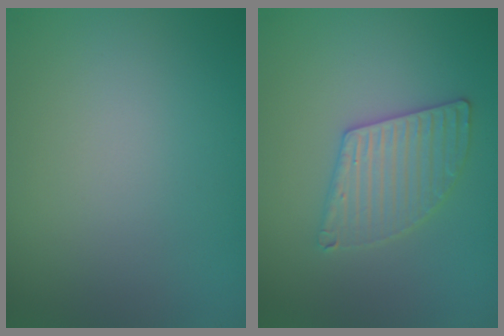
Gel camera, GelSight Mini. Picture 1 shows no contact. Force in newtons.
{"total": 3.0, "press": 3.0, "slide": 0.2}